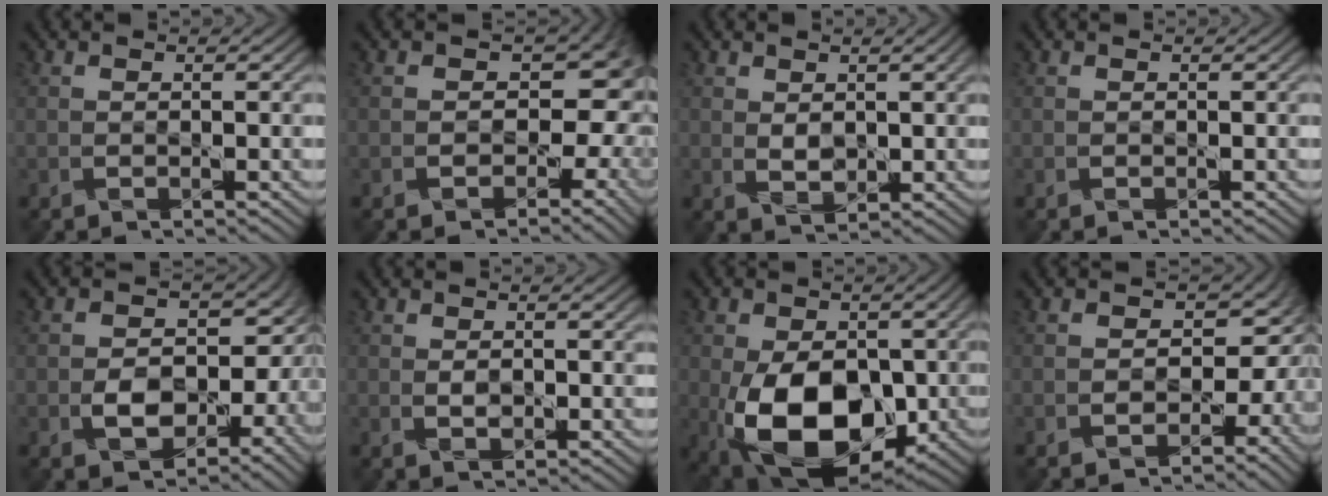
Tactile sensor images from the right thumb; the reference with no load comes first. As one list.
[{"total": 8.7, "force": [-1.4, 6.8, 5.3], "torque": [-0.034, -0.019, -0.016]}, {"total": 3.2, "force": [1.2, 1.8, 2.3], "torque": [-0.047, -0.003, 0.022]}, {"total": 0.0}, {"total": 7.1, "force": [-1.0, 5.7, 4.1], "torque": [-0.061, -0.026, -0.026]}, {"total": 1.7, "force": [0.6, 1.1, 1.3], "torque": [-0.025, -0.004, 0.012]}, {"total": 15.2, "force": [-3.6, 9.5, 11.4], "torque": [-0.196, -0.037, -0.053]}, {"total": 7.1, "force": [-0.3, 6.0, 3.8], "torque": [-0.020, -0.021, -0.001]}]